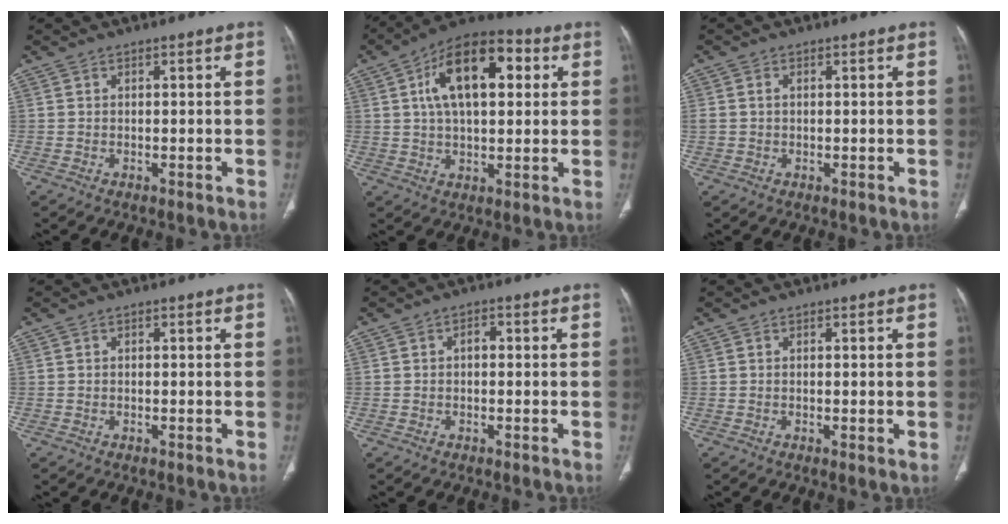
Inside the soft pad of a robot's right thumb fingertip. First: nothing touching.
{"total": 16.5, "force": [4.5, 8.5, 13.5], "torque": [-0.196, 0.016, 0.065]}
{"total": 1.5, "force": [0.1, 1.2, 0.9], "torque": [-0.024, 0.009, 0.006]}
{"total": 0.0}
{"total": 1.7, "force": [-0.1, 1.1, 1.3], "torque": [-0.012, 0.006, -0.007]}
{"total": 1.1, "force": [-0.1, 0.2, 1.1], "torque": [-0.023, -0.007, -0.001]}